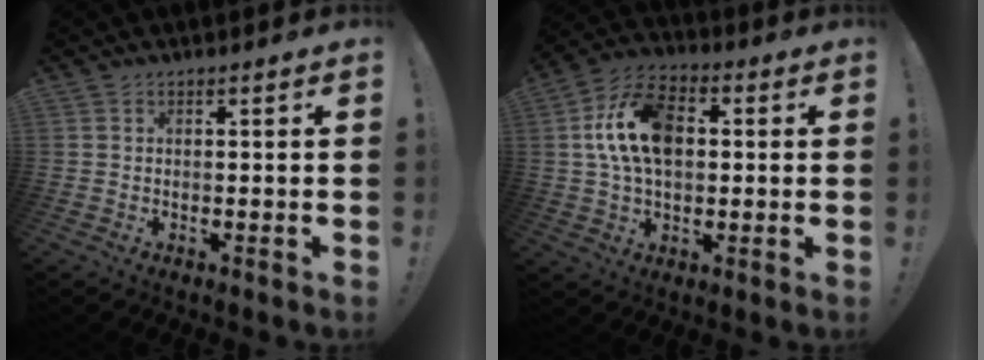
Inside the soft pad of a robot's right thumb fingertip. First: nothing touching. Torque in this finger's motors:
{"motor_torque": [1.46, 1.46, 0.53, 0.42, 0.10]}